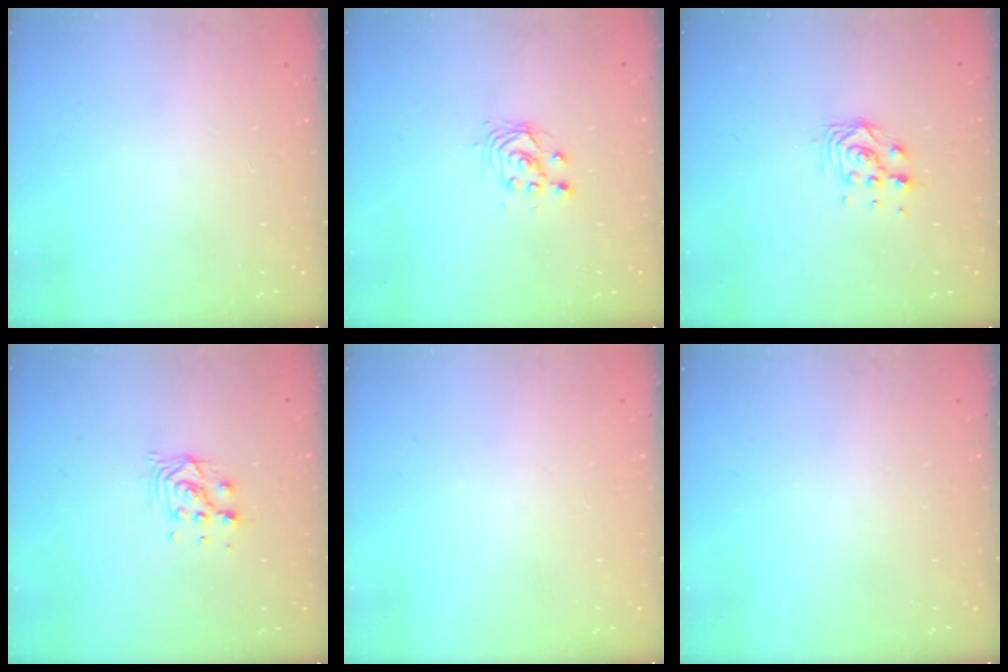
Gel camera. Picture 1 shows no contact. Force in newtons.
{"total": 3.1, "press": 3.0, "slide": 0.3}
{"total": 6.6, "press": 6.6, "slide": 0.5}
{"total": 6.8, "press": 6.8, "slide": 0.5}
{"total": 0.0}
{"total": 0.0}